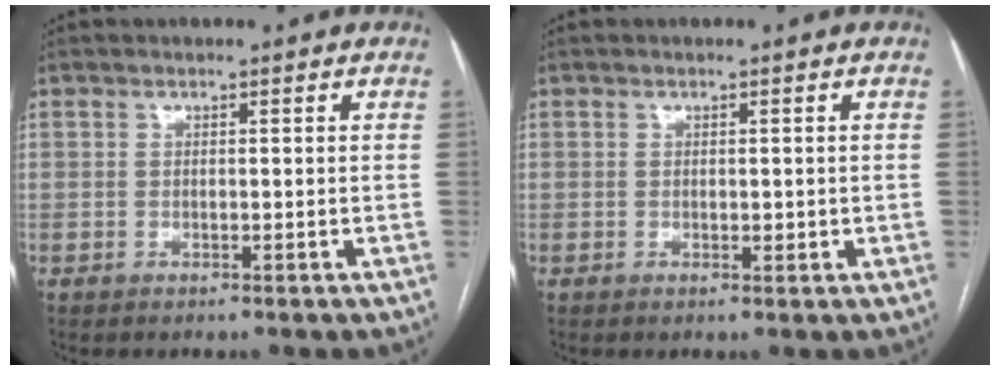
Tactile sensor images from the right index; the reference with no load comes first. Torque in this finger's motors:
{"motor_torque": [0.18, 0.23, 0.01, 0.03]}